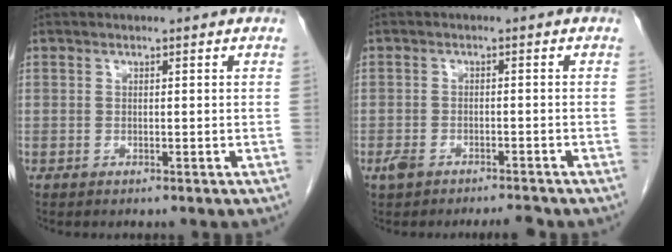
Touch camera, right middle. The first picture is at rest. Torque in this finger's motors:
{"motor_torque": [0.04, -0.02, 0.01, 0.01]}